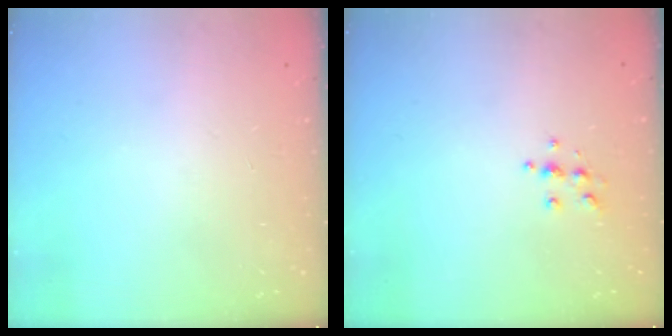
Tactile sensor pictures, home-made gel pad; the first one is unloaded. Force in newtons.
{"total": 5.1, "press": 5.1, "slide": 0.3}